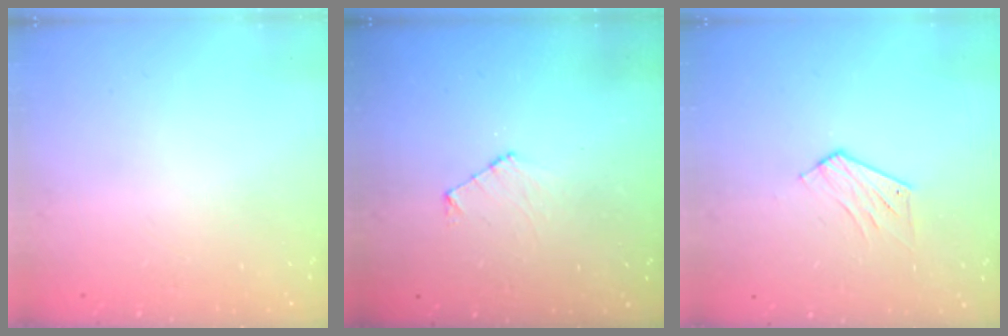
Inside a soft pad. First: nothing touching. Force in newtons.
{"total": 4.6, "press": 4.6, "slide": 0.4}
{"total": 5.4, "press": 5.4, "slide": 0.5}